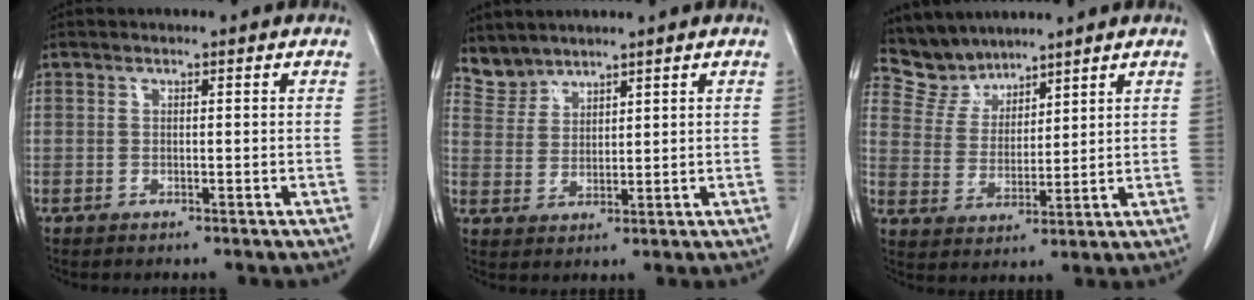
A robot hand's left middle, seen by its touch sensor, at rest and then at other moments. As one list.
[{"total": 3.9, "force": [3.7, 1.1, -0.5], "torque": [0.008, 0.007, 0.083]}, {"total": 6.2, "force": [5.8, 2.0, -0.3], "torque": [-0.002, 0.007, 0.128]}]